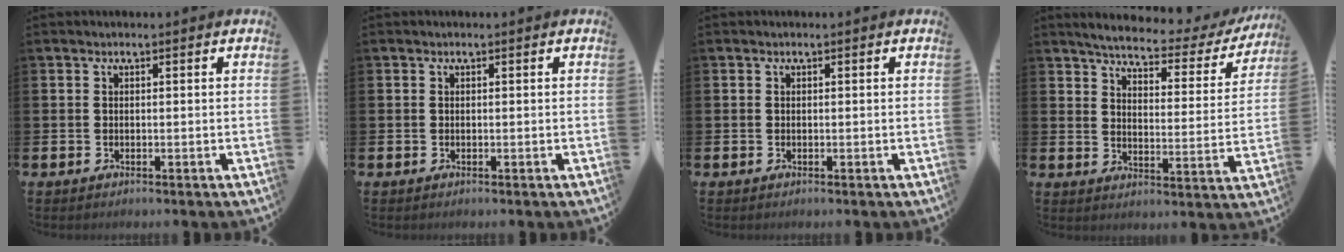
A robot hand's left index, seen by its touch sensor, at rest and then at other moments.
{"total": 0.0}
{"total": 0.0}
{"total": 5.2, "force": [4.6, 1.2, 2.2], "torque": [-0.059, -0.033, 0.071]}